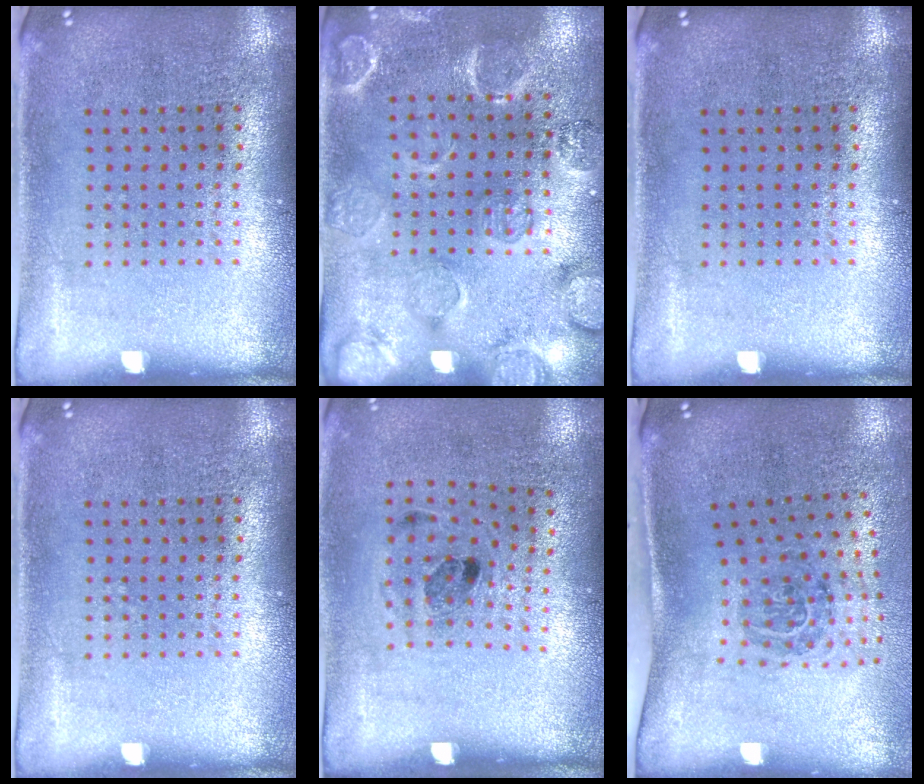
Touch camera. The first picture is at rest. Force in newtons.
{"total": 2.5, "press": 2.2, "slide": 1.2}
{"total": 0.0}
{"total": 0.0}
{"total": 1.2, "press": 0.7, "slide": 0.9}
{"total": 1.9, "press": 1.2, "slide": 1.5}